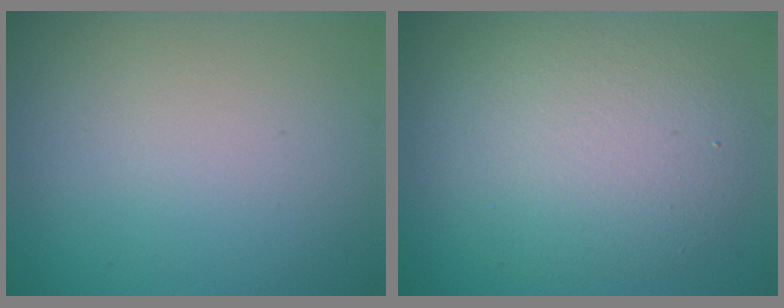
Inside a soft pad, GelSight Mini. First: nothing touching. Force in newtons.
{"total": 7.5, "press": 7.5, "slide": 0.8}